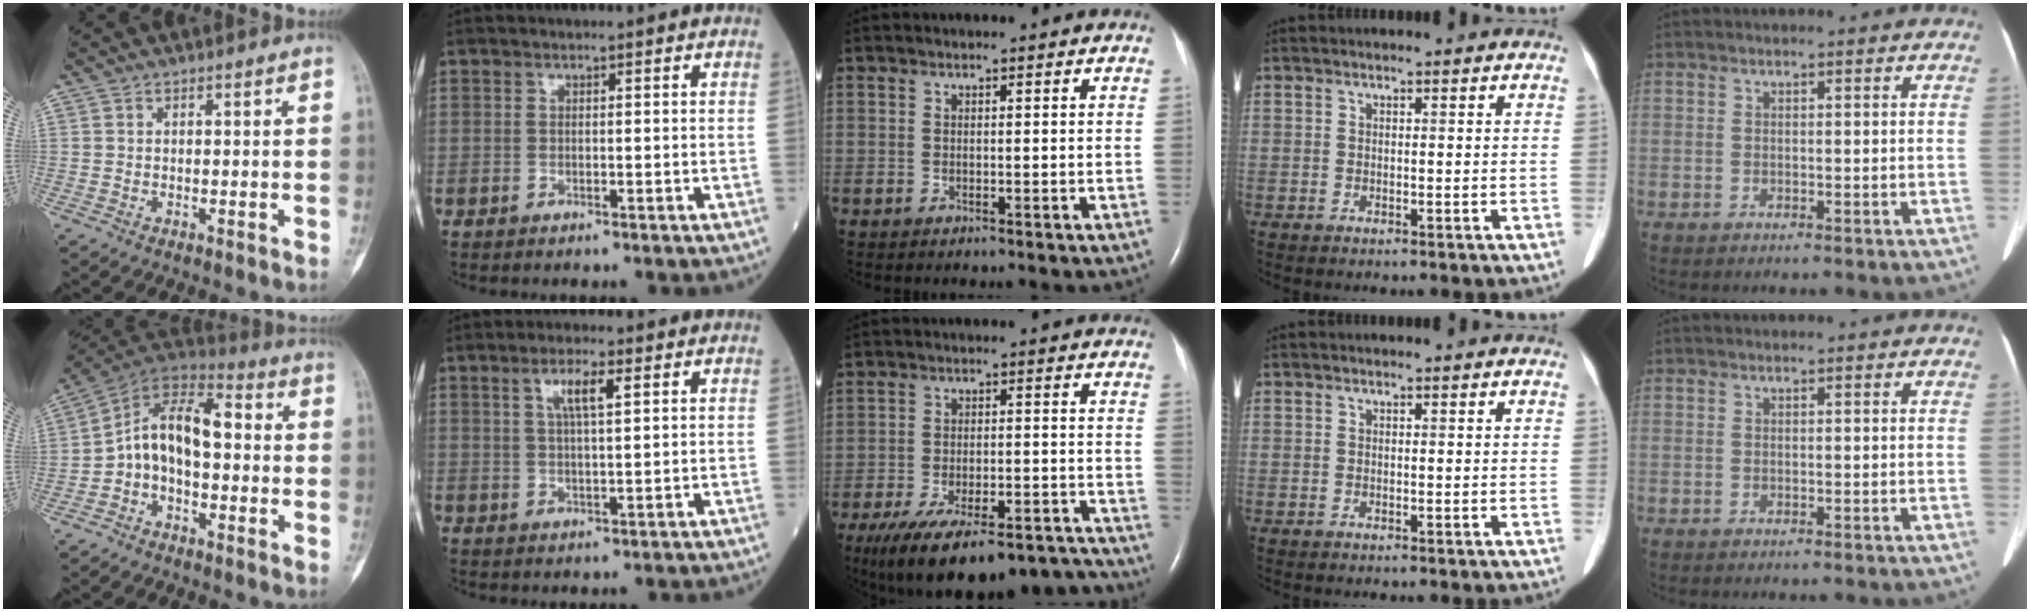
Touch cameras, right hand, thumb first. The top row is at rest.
{"thumb": {"total": 12.6, "force": [-0.9, 7.8, 9.9], "torque": [-0.148, 0.053, -0.029]}, "index": {"total": 4.7, "force": [1.9, 0.6, 4.2], "torque": [-0.080, 0.004, 0.036]}, "middle": {"total": 21.2, "force": [-17.6, 6.4, 10.0], "torque": [-0.141, 0.001, -0.245]}}